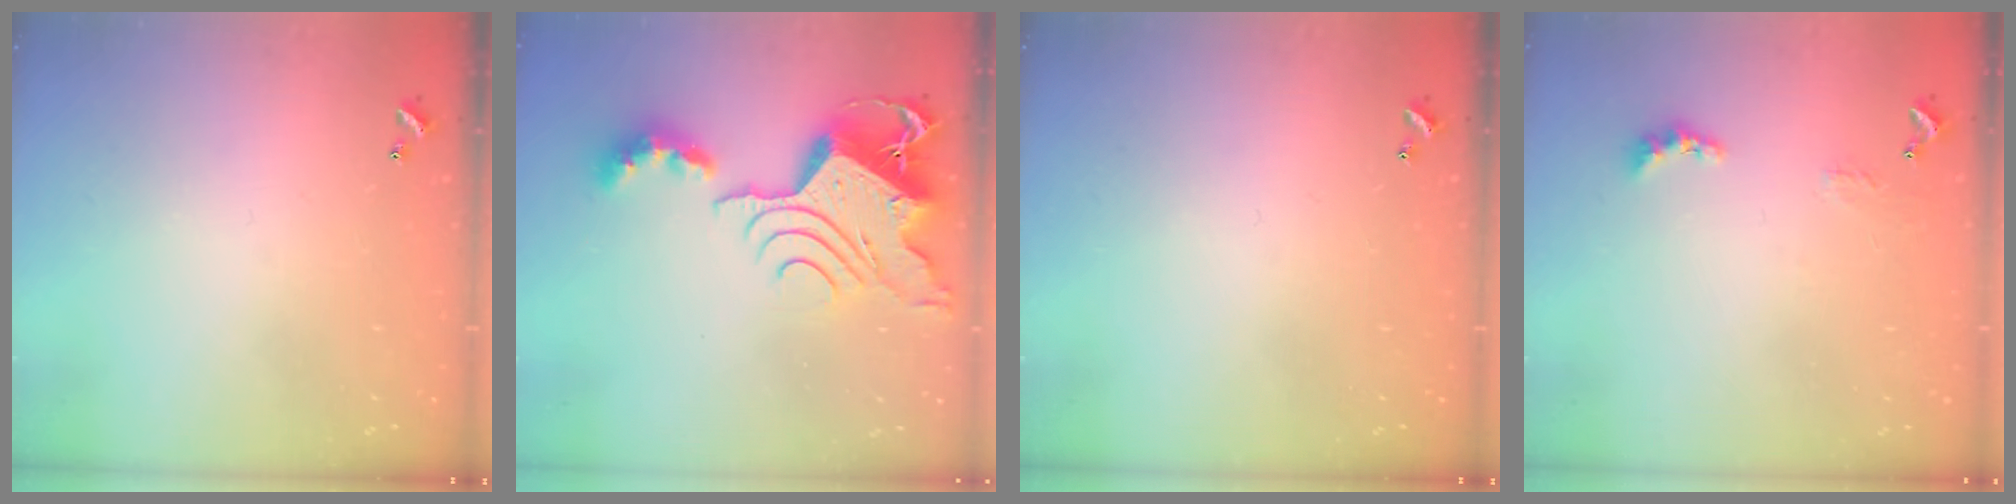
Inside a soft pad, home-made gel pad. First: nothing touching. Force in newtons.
{"total": 14.7, "press": 14.6, "slide": 1.6}
{"total": 0.0}
{"total": 2.1, "press": 2.0, "slide": 0.5}